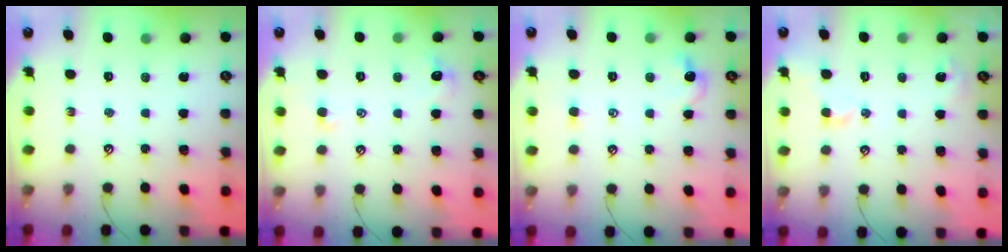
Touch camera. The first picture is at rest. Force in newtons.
{"total": 1.2, "press": 1.0, "slide": 0.6}
{"total": 1.5, "press": 1.4, "slide": 0.6}
{"total": 2.7, "press": 2.6, "slide": 0.6}